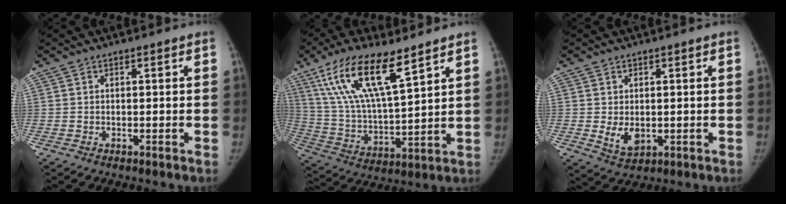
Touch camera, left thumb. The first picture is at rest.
{"total": 17.9, "force": [10.4, 5.1, 13.7], "torque": [-0.258, -0.038, 0.206]}
{"total": 4.6, "force": [-0.3, 3.3, 3.3], "torque": [-0.046, -0.011, 0.007]}